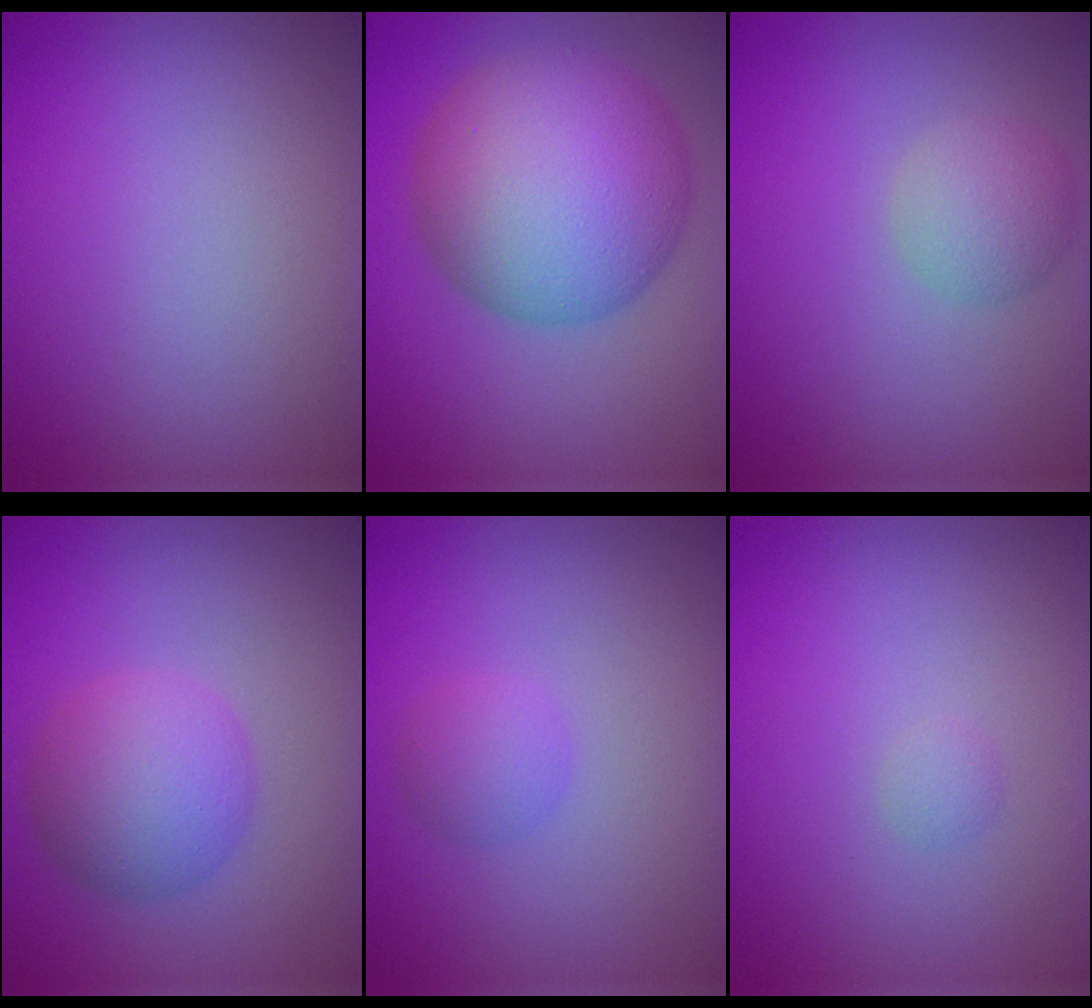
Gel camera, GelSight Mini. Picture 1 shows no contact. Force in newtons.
{"total": 12.4, "press": 12.4, "slide": 0.3}
{"total": 2.7, "press": 2.7, "slide": 0.2}
{"total": 5.3, "press": 5.3, "slide": 0.0}
{"total": 1.9, "press": 1.9, "slide": 0.1}
{"total": 0.7, "press": 0.7, "slide": 0.1}